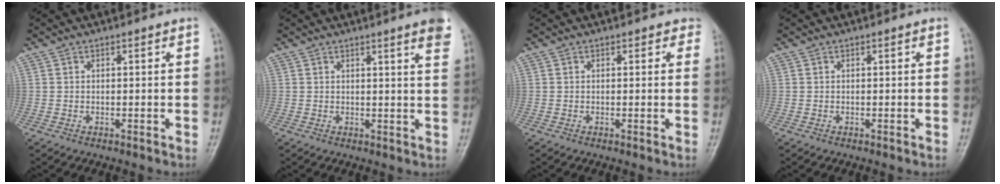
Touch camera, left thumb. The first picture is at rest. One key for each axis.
{"total": 5.6, "fx": 3.9, "fy": 0.3, "fz": 4.0, "tx": -0.042, "ty": -0.013, "tz": 0.038}
{"total": 1.7, "fx": 1.2, "fy": 1.1, "fz": 0.4, "tx": 0.018, "ty": -0.004, "tz": 0.000}
{"total": 0.0}